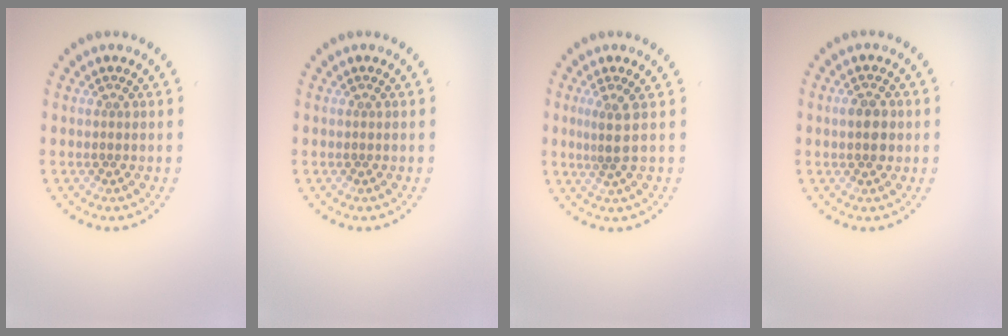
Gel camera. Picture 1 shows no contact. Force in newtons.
{"total": 0.0}
{"total": 2.0, "press": 1.3, "slide": 1.5}
{"total": 2.7, "press": 2.7, "slide": 0.1}